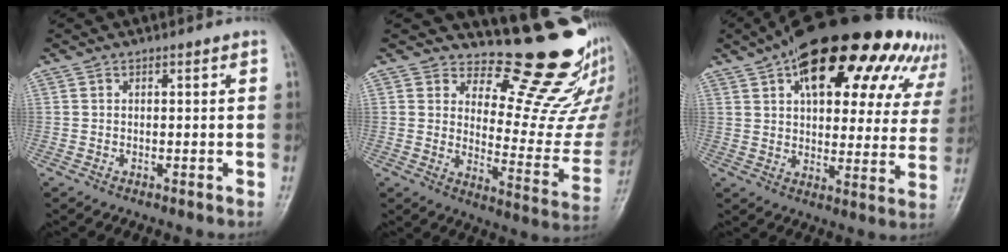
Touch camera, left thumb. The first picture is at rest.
{"total": 18.1, "force": [15.9, 5.1, 7.1], "torque": [-0.038, -0.175, 0.204]}
{"total": 28.2, "force": [15.6, 13.0, 19.6], "torque": [-0.238, 0.008, 0.211]}